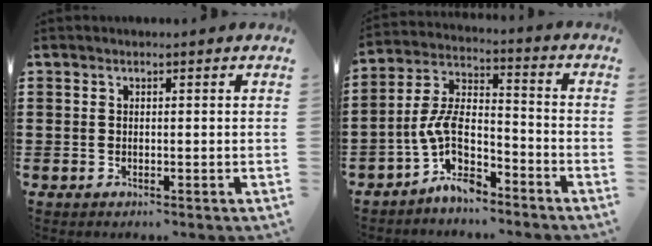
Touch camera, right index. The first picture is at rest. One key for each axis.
{"total": 8.5, "fx": -5.0, "fy": 3.9, "fz": 5.7, "tx": -0.140, "ty": -0.011, "tz": -0.105}